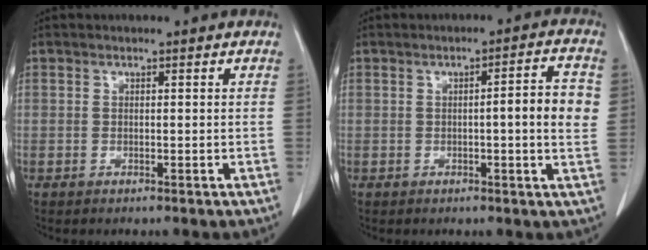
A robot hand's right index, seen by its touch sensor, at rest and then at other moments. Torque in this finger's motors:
{"motor_torque": [0.22, 0.08, 0.04, 0.01]}